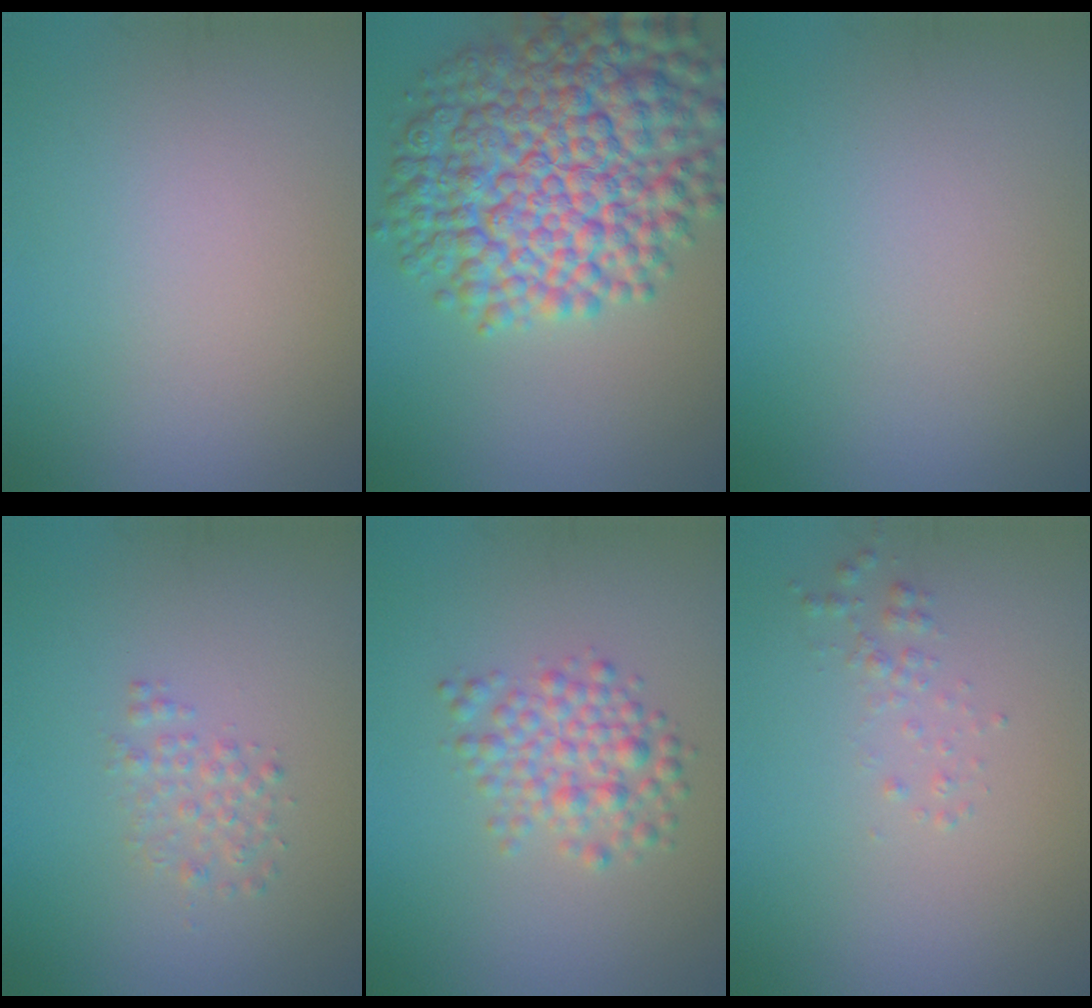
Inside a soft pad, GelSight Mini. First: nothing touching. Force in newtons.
{"total": 12.6, "press": 12.6, "slide": 0.3}
{"total": 0.0}
{"total": 1.6, "press": 1.6, "slide": 0.0}
{"total": 3.4, "press": 3.4, "slide": 0.1}
{"total": 1.1, "press": 1.1, "slide": 0.0}